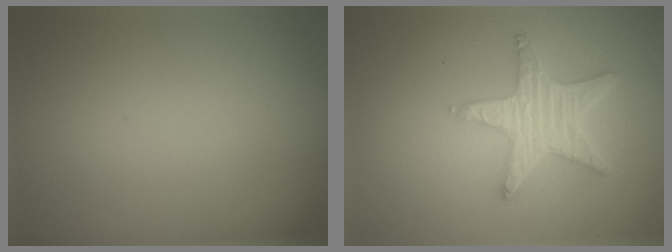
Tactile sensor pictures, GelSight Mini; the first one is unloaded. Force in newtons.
{"total": 5.1, "press": 4.1, "slide": 3.1}